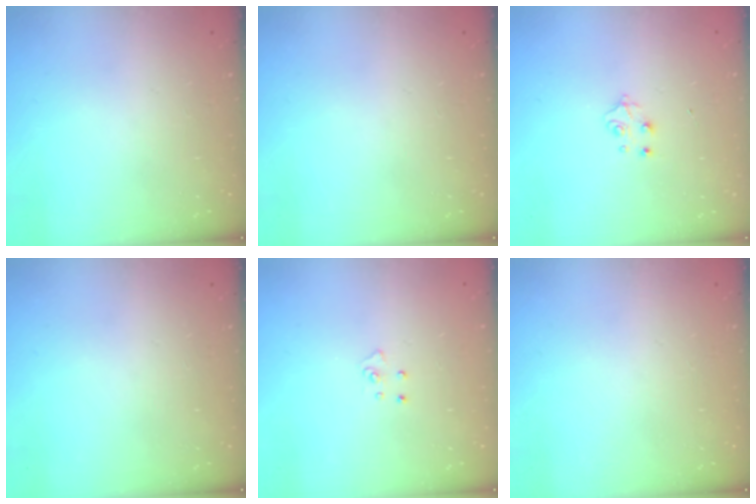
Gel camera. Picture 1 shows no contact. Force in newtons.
{"total": 0.0}
{"total": 4.4, "press": 4.4, "slide": 0.7}
{"total": 0.0}
{"total": 4.1, "press": 4.1, "slide": 0.4}
{"total": 0.0}